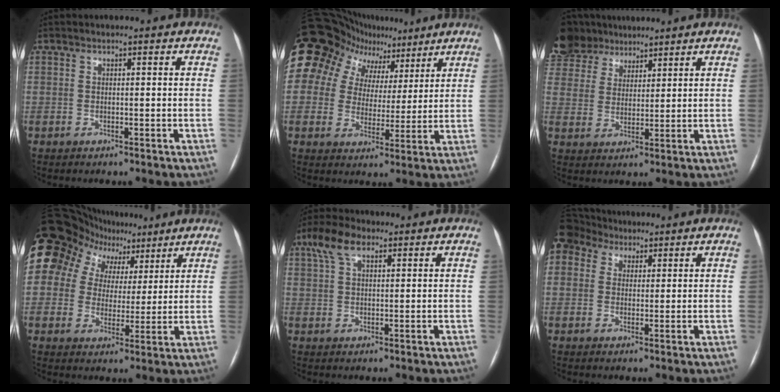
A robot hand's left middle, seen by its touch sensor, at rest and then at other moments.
{"total": 11.2, "force": [6.9, 8.2, 3.4], "torque": [-0.061, 0.039, 0.100]}
{"total": 10.2, "force": [8.5, 5.1, 2.7], "torque": [-0.074, 0.030, 0.166]}
{"total": 10.3, "force": [6.9, 7.2, 2.4], "torque": [-0.049, 0.038, 0.102]}
{"total": 5.7, "force": [3.2, 2.4, 4.0], "torque": [-0.089, 0.028, 0.063]}
{"total": 3.9, "force": [3.2, 2.2, 0.3], "torque": [-0.010, 0.026, 0.069]}